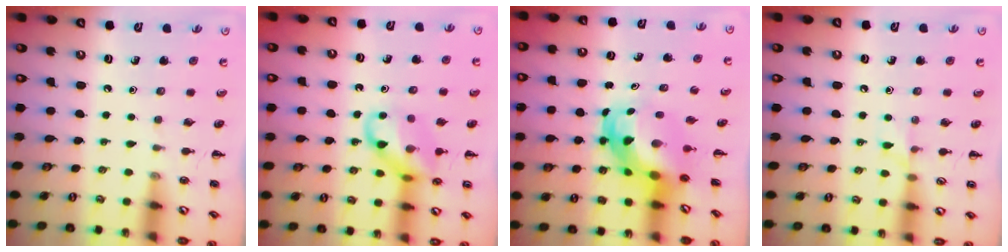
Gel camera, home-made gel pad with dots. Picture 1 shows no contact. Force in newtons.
{"total": 12.8, "press": 12.6, "slide": 2.1}
{"total": 6.4, "press": 6.1, "slide": 1.9}
{"total": 5.4, "press": 5.1, "slide": 1.8}